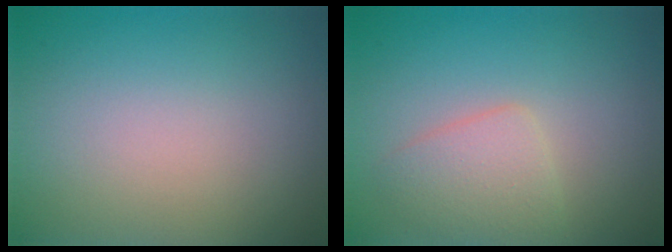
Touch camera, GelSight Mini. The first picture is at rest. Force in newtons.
{"total": 2.6, "press": 2.6, "slide": 0.2}